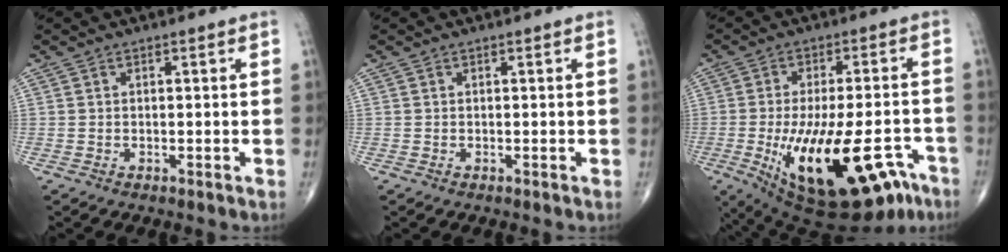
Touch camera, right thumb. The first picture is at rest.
{"total": 0.0}
{"total": 24.0, "force": [-10.7, 10.0, 19.1], "torque": [-0.280, 0.016, -0.144]}